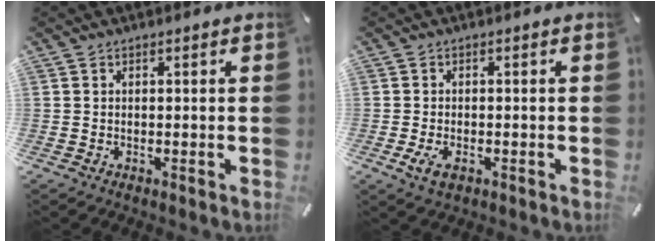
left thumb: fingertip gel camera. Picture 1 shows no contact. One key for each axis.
{"total": 3.3, "fx": -1.4, "fy": 1.7, "fz": 2.4, "tx": -0.061, "ty": -0.003, "tz": -0.027}